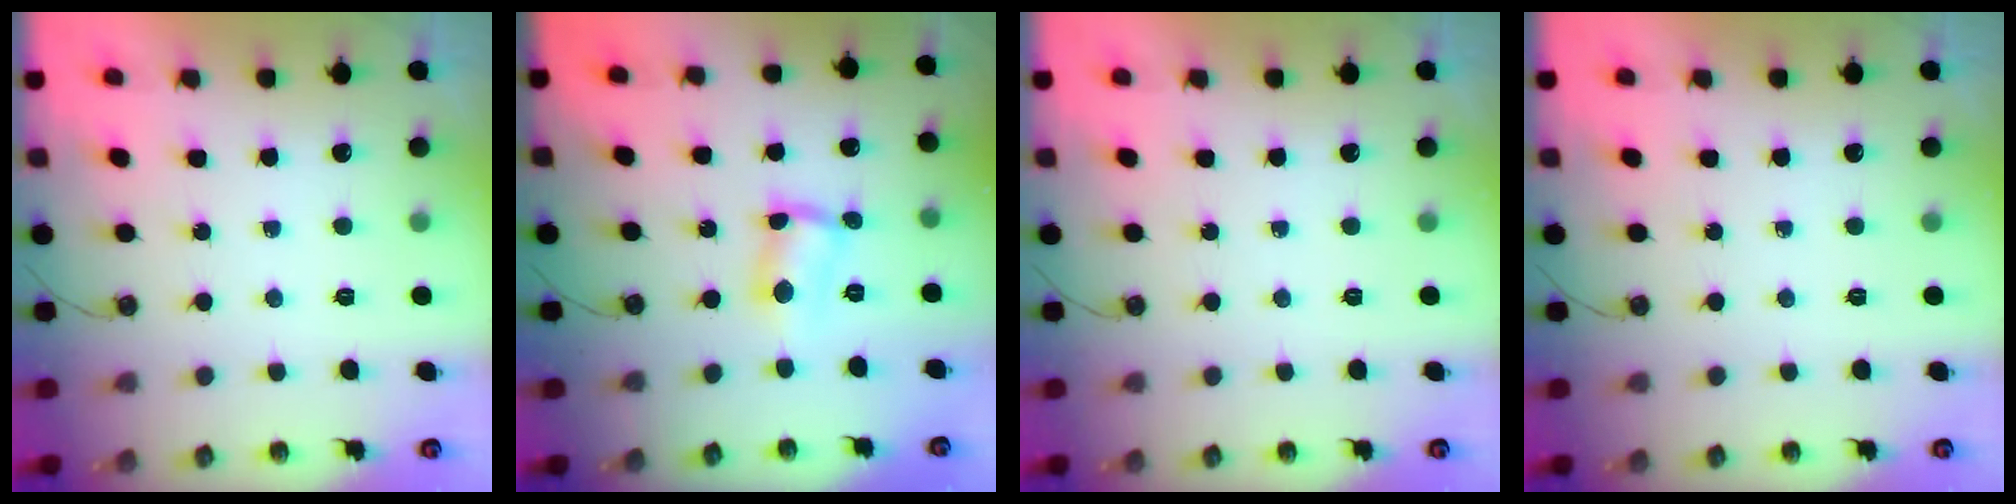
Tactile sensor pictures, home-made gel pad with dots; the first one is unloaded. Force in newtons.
{"total": 3.8, "press": 3.7, "slide": 0.4}
{"total": 0.0}
{"total": 0.0}